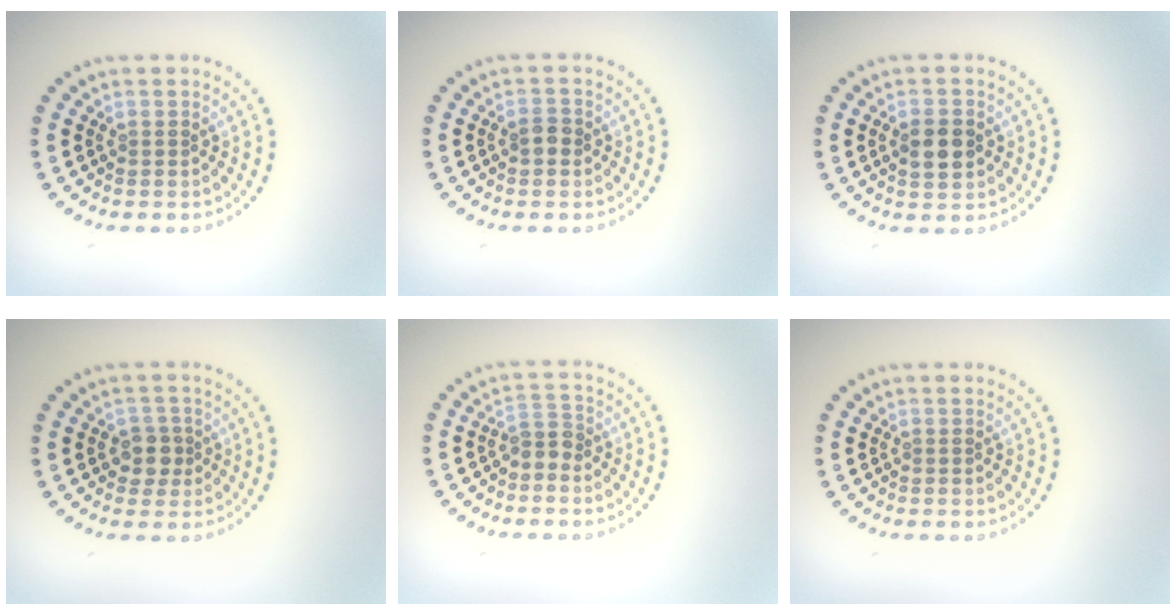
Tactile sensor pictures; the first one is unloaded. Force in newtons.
{"total": 1.3, "press": 1.3, "slide": 0.2}
{"total": 3.0, "press": 3.0, "slide": 0.1}
{"total": 2.1, "press": 1.8, "slide": 1.0}
{"total": 1.8, "press": 1.4, "slide": 1.2}
{"total": 0.0}